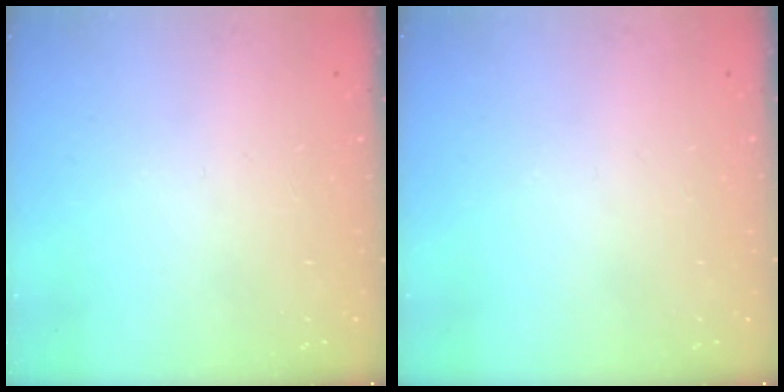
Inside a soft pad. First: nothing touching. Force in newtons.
{"total": 0.0}